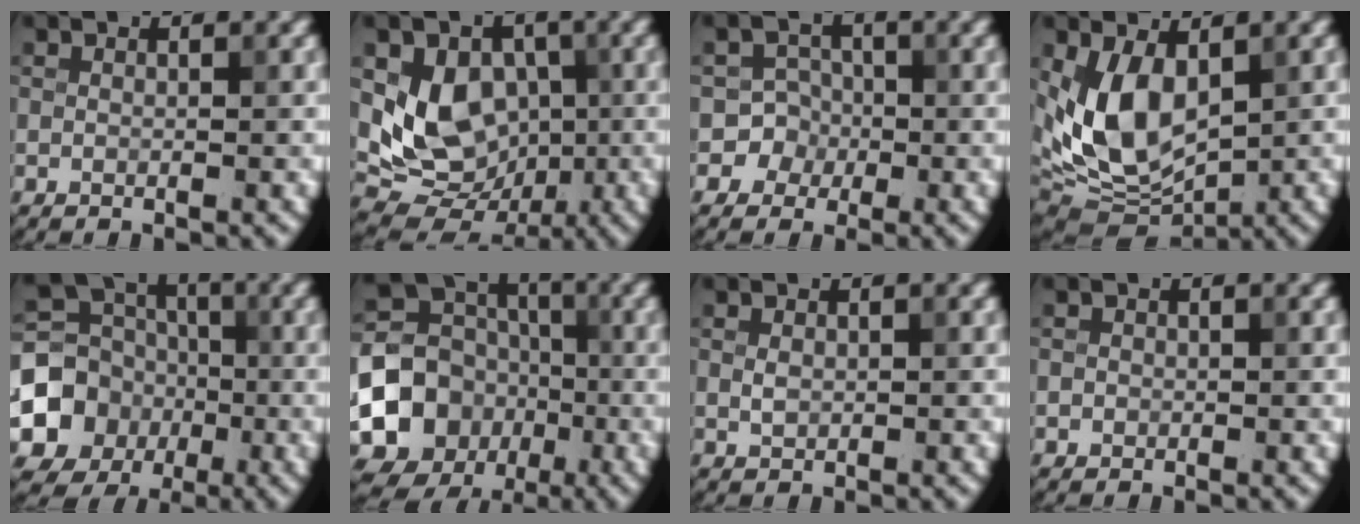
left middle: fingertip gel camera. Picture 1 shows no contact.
{"total": 7.6, "force": [0.3, 6.2, 4.5], "torque": [-0.076, -0.016, 0.009]}
{"total": 3.8, "force": [-1.3, 3.6, 0.0], "torque": [0.031, 0.009, -0.035]}
{"total": 7.8, "force": [0.9, 4.8, 6.1], "torque": [-0.130, -0.010, 0.020]}
{"total": 9.5, "force": [-2.1, 8.5, 3.5], "torque": [-0.068, -0.019, -0.058]}
{"total": 14.5, "force": [-3.6, 13.1, 5.0], "torque": [-0.115, -0.017, -0.077]}
{"total": 1.0, "force": [0.1, 0.7, 0.6], "torque": [-0.014, 0.000, 0.003]}
{"total": 0.6, "force": [-0.1, 0.5, 0.0], "torque": [0.004, -0.004, -0.002]}